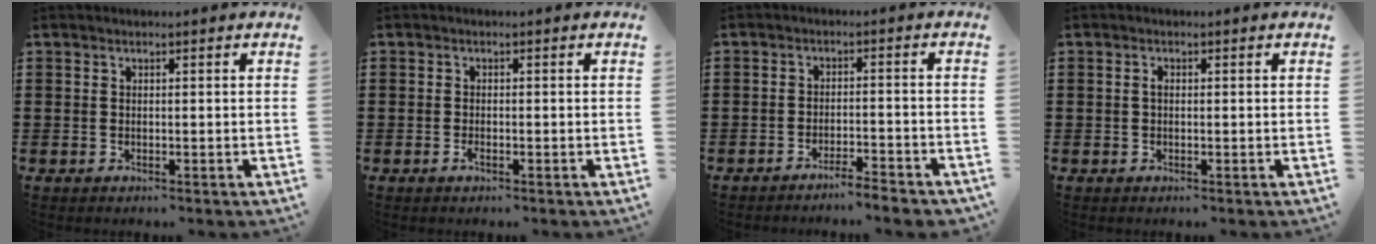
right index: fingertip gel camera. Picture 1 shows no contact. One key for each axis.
{"total": 0.9, "fx": -0.6, "fy": 0.3, "fz": 0.7, "tx": -0.022, "ty": -0.007, "tz": -0.013}
{"total": 3.3, "fx": -3.2, "fy": -0.2, "fz": 0.9, "tx": -0.018, "ty": -0.002, "tz": -0.067}
{"total": 0.9, "fx": 0.0, "fy": 0.4, "fz": 0.8, "tx": -0.017, "ty": 0.001, "tz": -0.001}